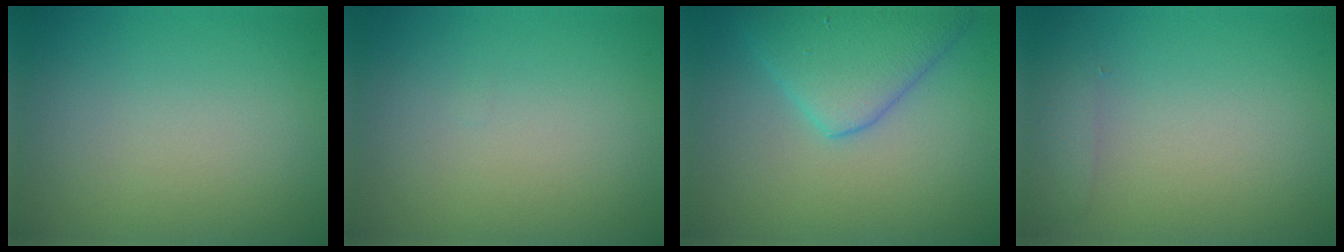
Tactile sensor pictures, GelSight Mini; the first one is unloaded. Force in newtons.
{"total": 0.0}
{"total": 5.3, "press": 5.3, "slide": 0.2}
{"total": 1.3, "press": 1.3, "slide": 0.1}